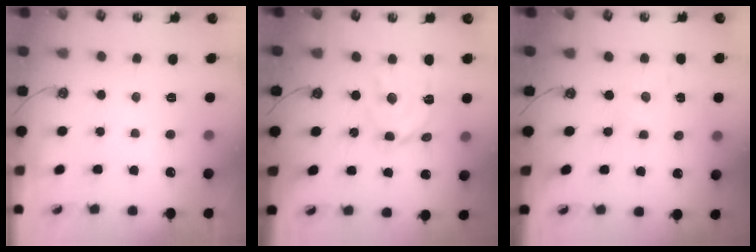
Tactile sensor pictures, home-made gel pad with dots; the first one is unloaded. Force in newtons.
{"total": 12.6, "press": 12.5, "slide": 1.0}
{"total": 0.6, "press": 0.6, "slide": 0.2}